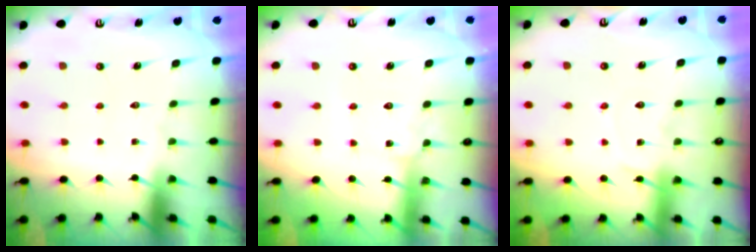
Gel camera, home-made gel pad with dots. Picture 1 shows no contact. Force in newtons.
{"total": 1.8, "press": 1.8, "slide": 0.2}
{"total": 6.8, "press": 6.8, "slide": 0.7}